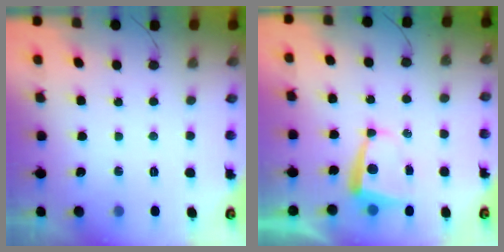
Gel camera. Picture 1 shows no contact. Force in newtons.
{"total": 4.8, "press": 4.8, "slide": 0.6}